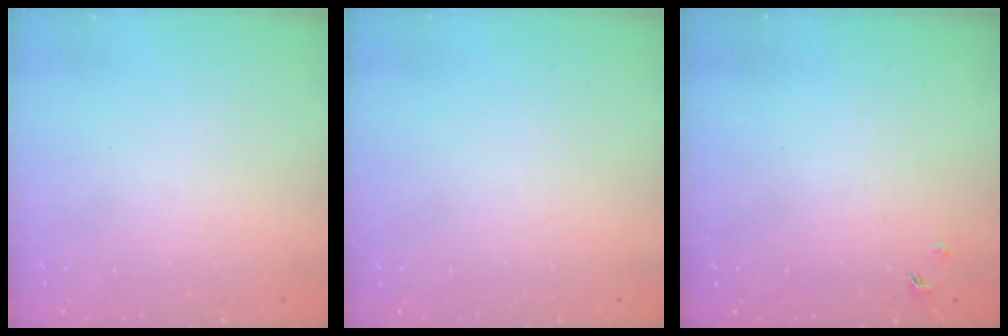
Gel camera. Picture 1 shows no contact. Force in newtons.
{"total": 0.0}
{"total": 1.3, "press": 1.3, "slide": 0.3}